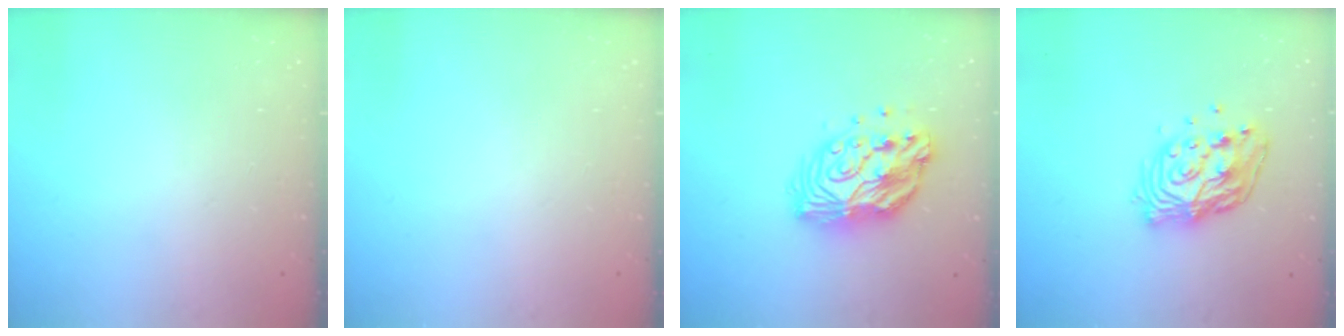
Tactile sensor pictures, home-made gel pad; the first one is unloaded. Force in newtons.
{"total": 0.0}
{"total": 12.8, "press": 12.8, "slide": 0.9}
{"total": 13.7, "press": 13.7, "slide": 1.2}